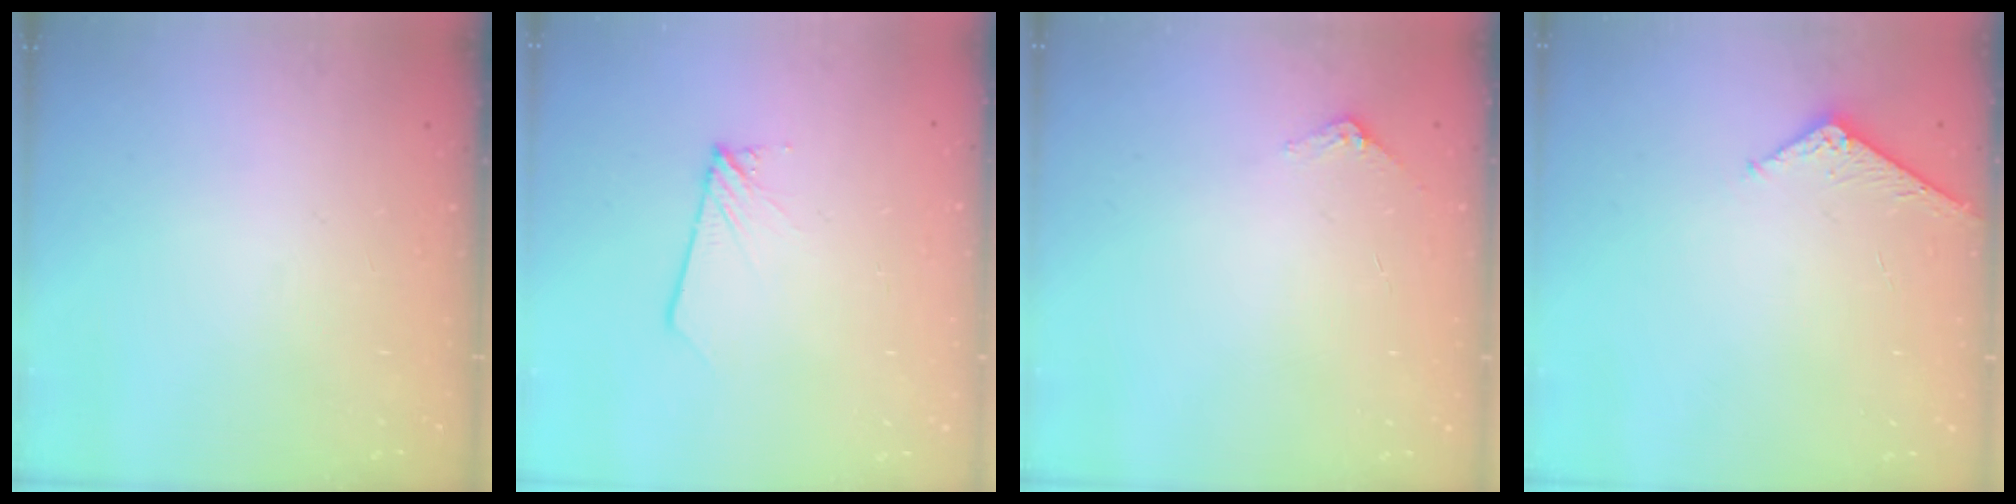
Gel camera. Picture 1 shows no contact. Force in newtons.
{"total": 1.7, "press": 1.7, "slide": 0.1}
{"total": 2.9, "press": 2.9, "slide": 0.2}
{"total": 4.5, "press": 4.5, "slide": 0.5}